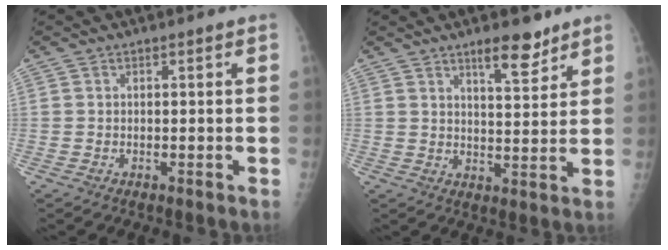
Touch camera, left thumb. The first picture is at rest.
{"total": 7.0, "force": [5.1, 2.1, 4.4], "torque": [-0.049, -0.036, 0.078]}